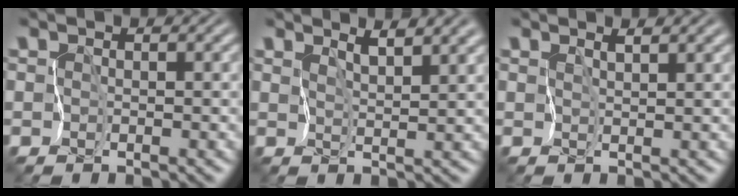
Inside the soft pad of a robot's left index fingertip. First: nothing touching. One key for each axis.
{"total": 3.5, "fx": 3.0, "fy": 0.4, "fz": 1.9, "tx": -0.026, "ty": 0.003, "tz": 0.047}
{"total": 1.9, "fx": 1.5, "fy": 0.1, "fz": 1.1, "tx": -0.017, "ty": 0.000, "tz": 0.025}